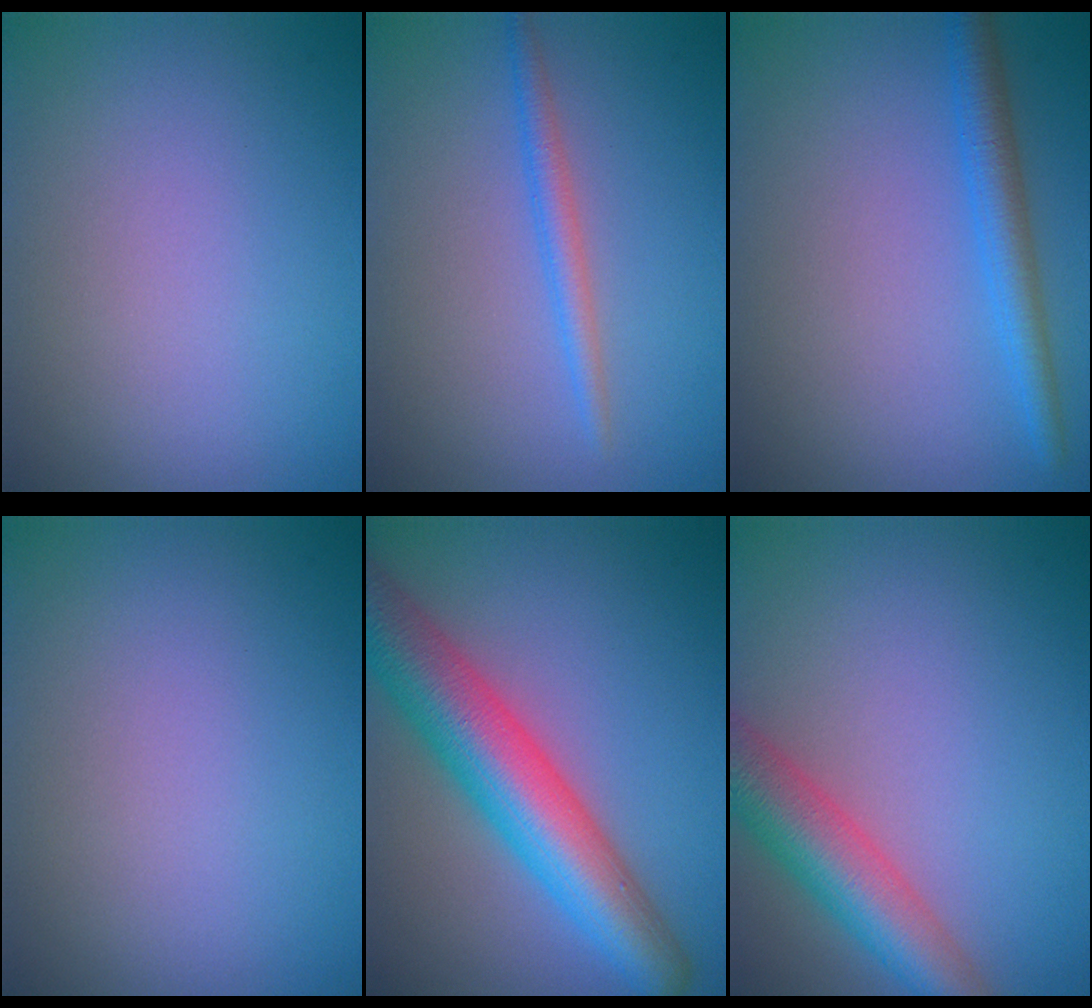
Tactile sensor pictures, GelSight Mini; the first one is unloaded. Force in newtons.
{"total": 1.8, "press": 1.8, "slide": 0.1}
{"total": 3.0, "press": 3.0, "slide": 0.2}
{"total": 0.0}
{"total": 9.1, "press": 9.1, "slide": 0.2}
{"total": 6.2, "press": 6.2, "slide": 0.3}